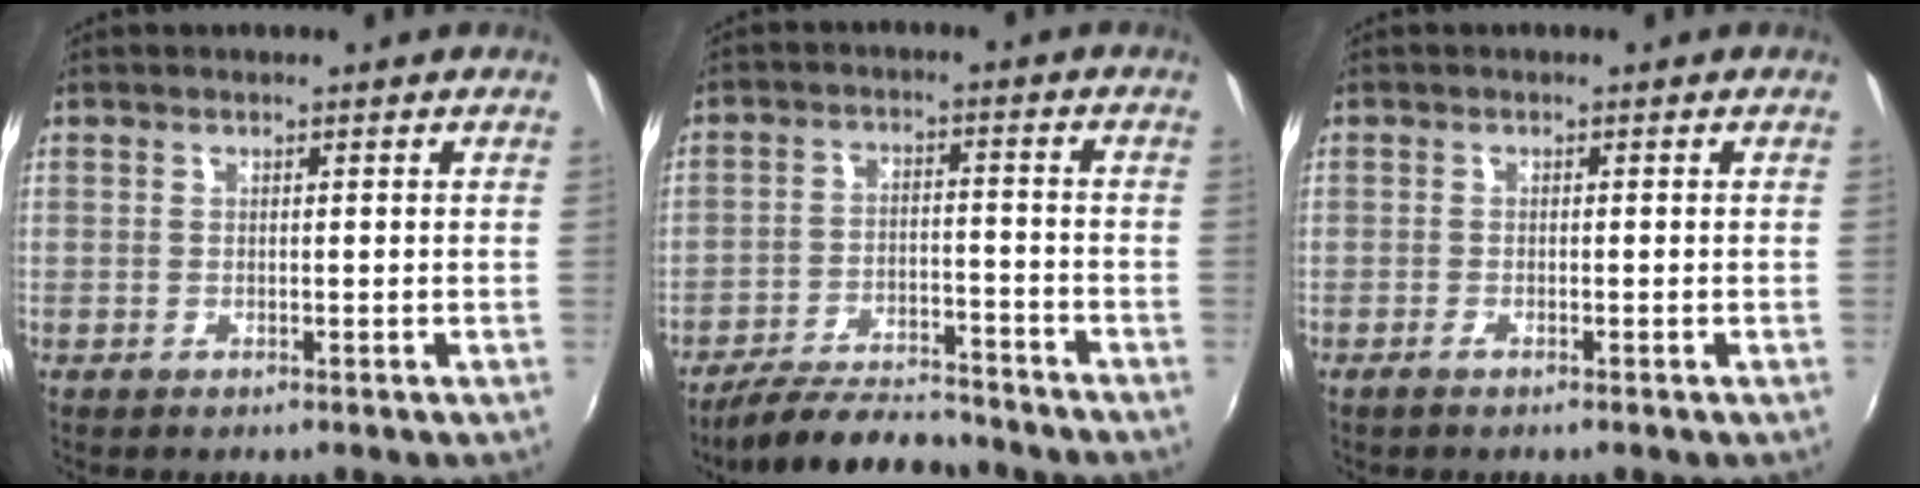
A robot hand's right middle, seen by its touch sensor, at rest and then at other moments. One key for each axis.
{"total": 11.9, "fx": -10.9, "fy": 2.7, "fz": 4.1, "tx": -0.102, "ty": -0.002, "tz": -0.168}
{"total": 1.0, "fx": -0.8, "fy": 0.1, "fz": 0.6, "tx": -0.015, "ty": -0.002, "tz": -0.019}